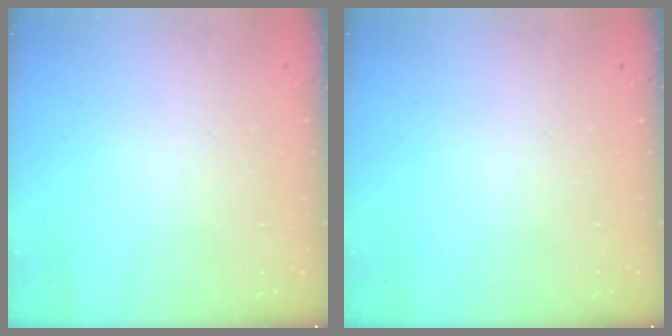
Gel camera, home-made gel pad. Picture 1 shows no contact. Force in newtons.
{"total": 0.0}